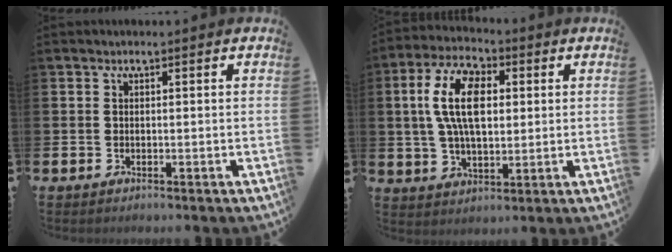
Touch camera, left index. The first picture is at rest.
{"total": 10.0, "force": [2.6, 5.5, 8.0], "torque": [-0.159, 0.013, 0.044]}